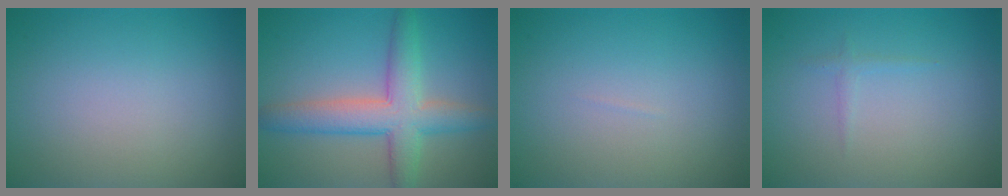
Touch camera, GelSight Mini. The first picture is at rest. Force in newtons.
{"total": 5.9, "press": 5.9, "slide": 0.2}
{"total": 0.0}
{"total": 0.6, "press": 0.6, "slide": 0.0}